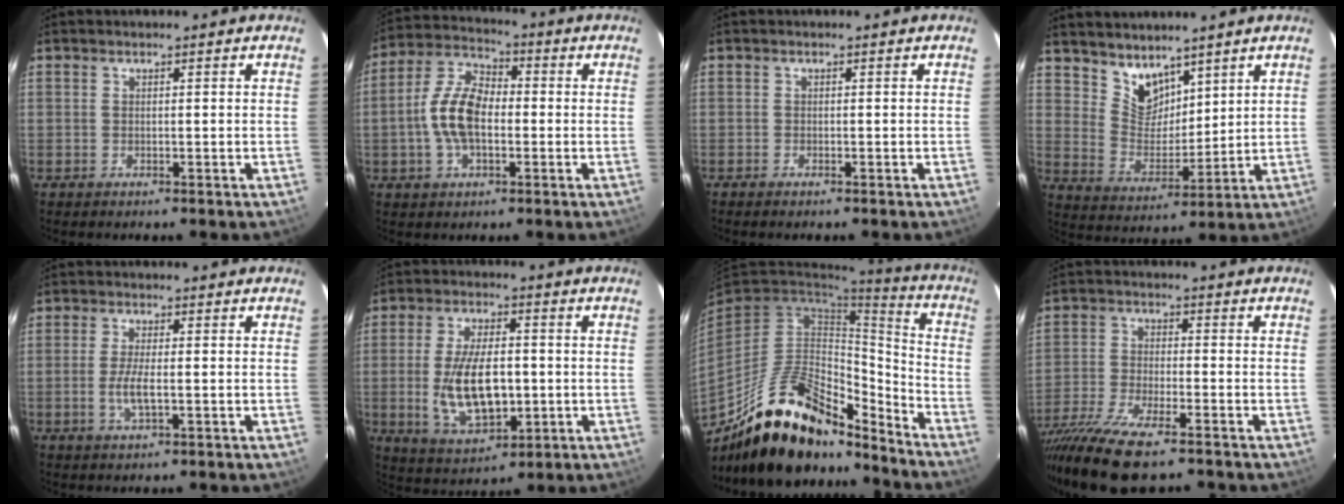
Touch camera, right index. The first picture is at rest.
{"total": 10.8, "force": [-1.6, 5.9, 8.9], "torque": [-0.187, 0.014, -0.032]}
{"total": 0.7, "force": [-0.7, 0.2, 0.3], "torque": [-0.008, -0.002, -0.013]}
{"total": 8.0, "force": [6.3, 4.2, 2.5], "torque": [-0.037, 0.001, 0.129]}
{"total": 4.2, "force": [-1.0, 0.9, 4.0], "torque": [-0.081, -0.007, -0.020]}
{"total": 13.5, "force": [-1.6, 6.3, 11.8], "torque": [-0.232, -0.011, -0.016]}
{"total": 24.1, "force": [-17.9, 9.2, 13.2], "torque": [-0.242, 0.016, -0.287]}
{"total": 16.7, "force": [-12.6, 3.9, 10.2], "torque": [-0.229, -0.055, -0.233]}